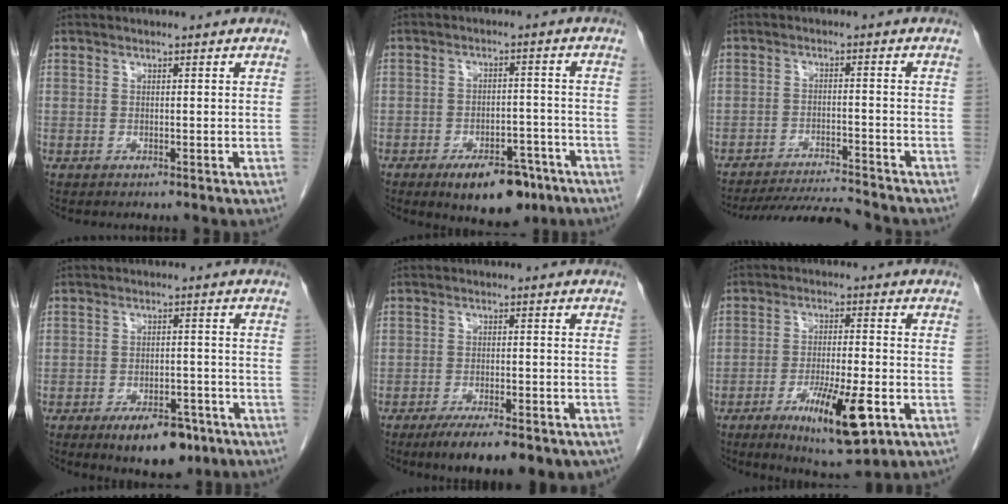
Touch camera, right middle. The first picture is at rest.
{"total": 9.7, "force": [-6.3, 4.2, 6.0], "torque": [-0.074, 0.002, -0.091]}
{"total": 9.6, "force": [-9.4, -1.0, 1.8], "torque": [-0.026, -0.015, -0.155]}
{"total": 8.4, "force": [-5.4, 3.6, 5.3], "torque": [-0.070, 0.000, -0.077]}
{"total": 11.4, "force": [-8.5, 2.7, 7.2], "torque": [-0.087, -0.008, -0.119]}
{"total": 11.4, "force": [-5.0, 1.9, 10.0], "torque": [-0.167, -0.022, -0.075]}